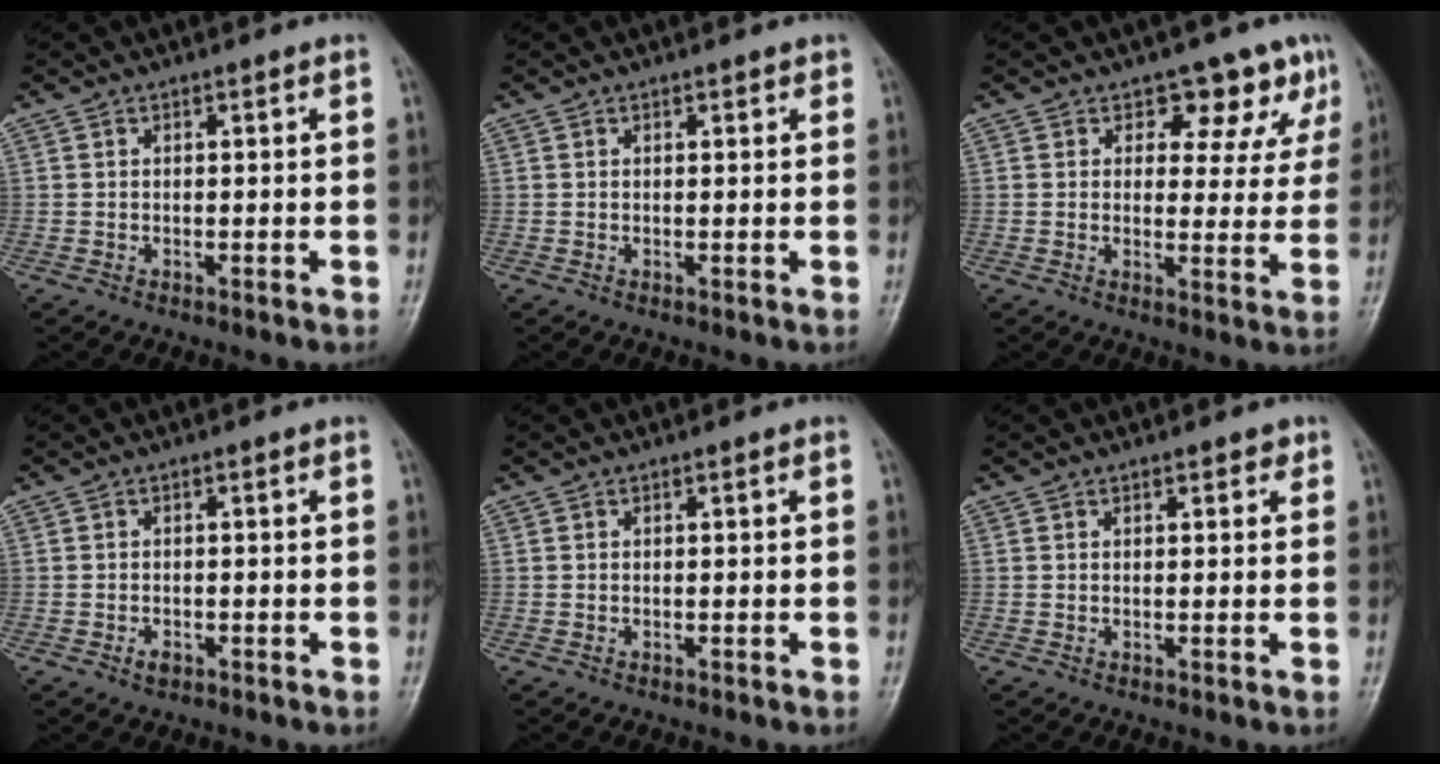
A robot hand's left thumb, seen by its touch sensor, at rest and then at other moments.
{"total": 1.0, "force": [0.7, 0.5, 0.5], "torque": [-0.004, -0.003, 0.006]}
{"total": 8.2, "force": [5.3, 5.1, 3.5], "torque": [-0.003, -0.030, 0.056]}
{"total": 1.5, "force": [-0.7, 1.0, 0.9], "torque": [-0.013, 0.001, -0.011]}
{"total": 0.0}
{"total": 1.6, "force": [1.1, 0.9, 0.8], "torque": [0.001, -0.003, 0.009]}